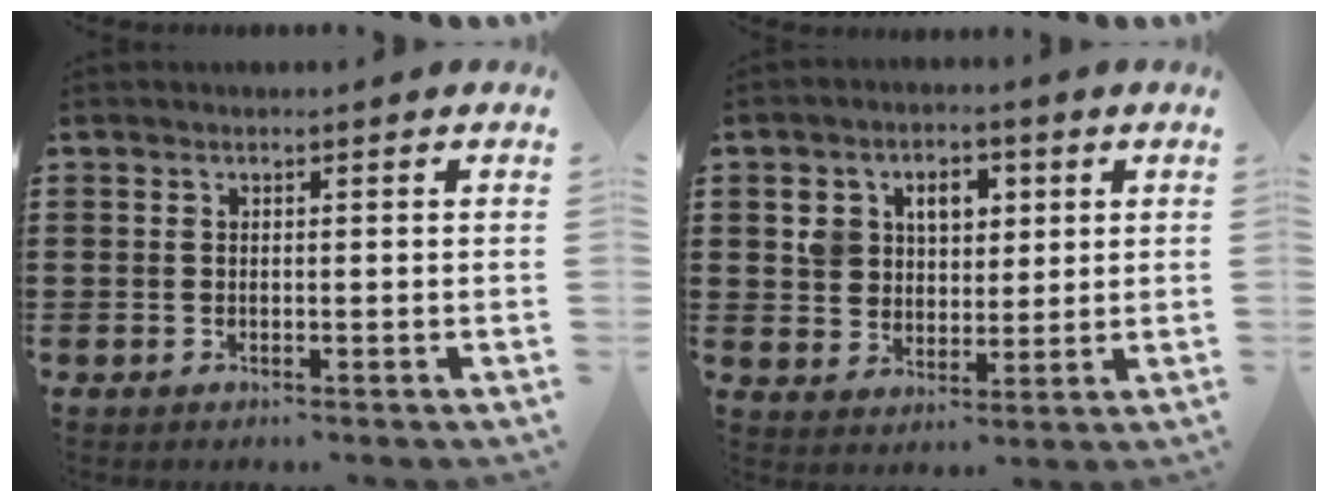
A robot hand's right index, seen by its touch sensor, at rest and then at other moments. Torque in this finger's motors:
{"motor_torque": [0.23, -0.06, 0.30, 0.07]}